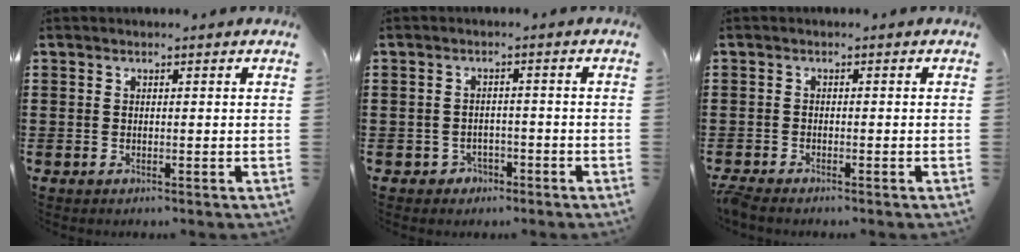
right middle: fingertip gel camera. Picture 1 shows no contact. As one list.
[{"total": 2.0, "force": [-1.6, 1.2, 0.1], "torque": [-0.012, 0.001, -0.038]}, {"total": 1.5, "force": [-1.4, 0.1, 0.5], "torque": [-0.018, -0.007, -0.029]}]